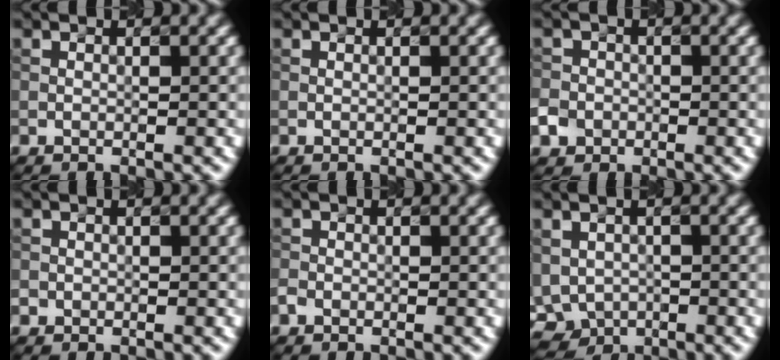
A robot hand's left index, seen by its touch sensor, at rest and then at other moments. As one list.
[{"total": 0.0}, {"total": 2.3, "force": [-1.0, 2.0, 0.5], "torque": [-0.004, 0.000, -0.020]}, {"total": 0.7, "force": [-0.3, 0.7, 0.0], "torque": [0.007, -0.004, -0.007]}, {"total": 0.8, "force": [-0.5, 0.6, 0.1], "torque": [0.001, -0.001, -0.012]}, {"total": 4.1, "force": [-1.1, 3.3, 2.2], "torque": [-0.046, -0.010, -0.012]}]